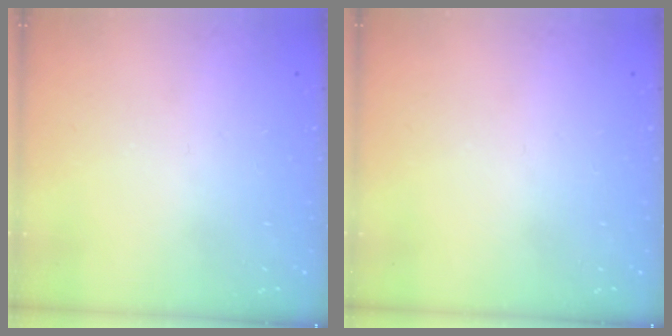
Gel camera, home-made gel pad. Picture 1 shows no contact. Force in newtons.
{"total": 0.0}